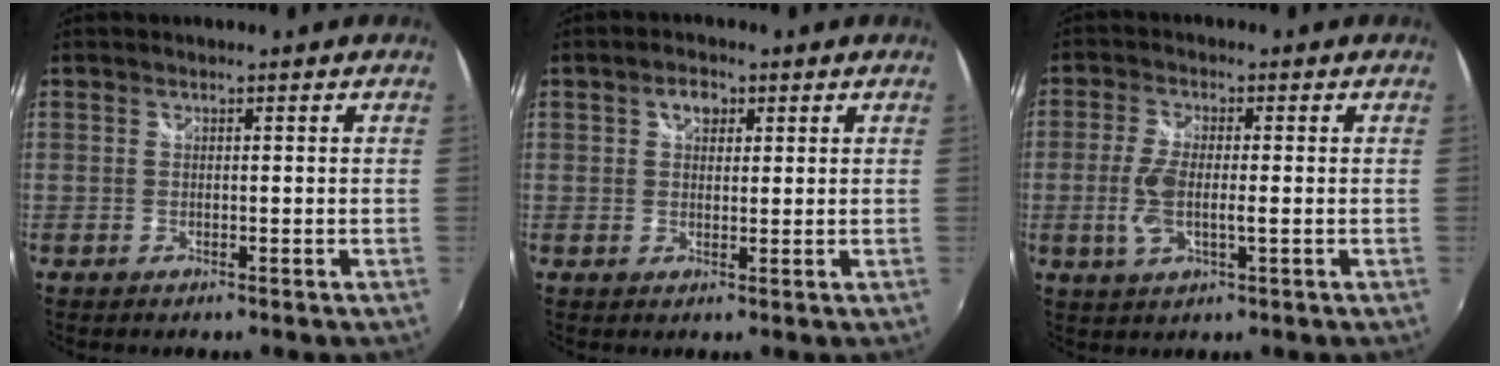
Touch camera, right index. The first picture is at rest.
{"total": 3.2, "force": [1.3, 2.2, 1.9], "torque": [-0.024, 0.009, 0.021]}
{"total": 6.4, "force": [-1.0, 2.3, 5.9], "torque": [-0.129, -0.005, -0.020]}